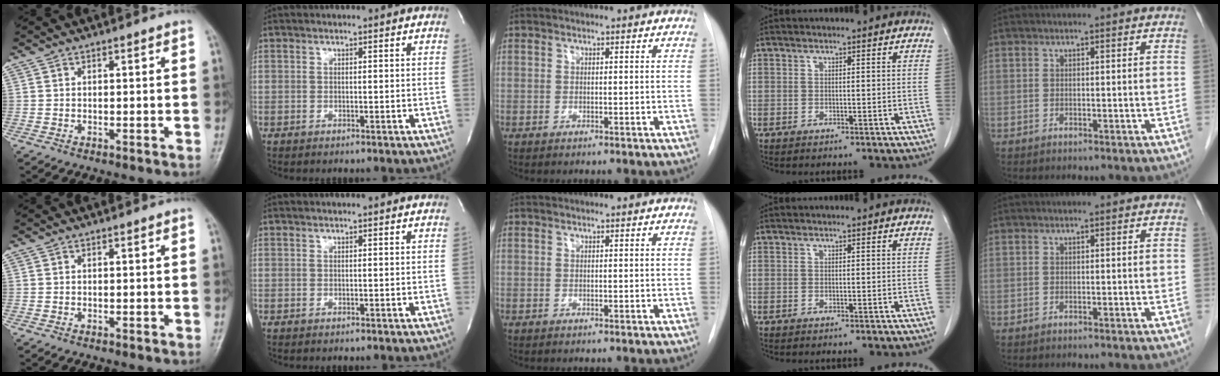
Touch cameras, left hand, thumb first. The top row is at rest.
{}